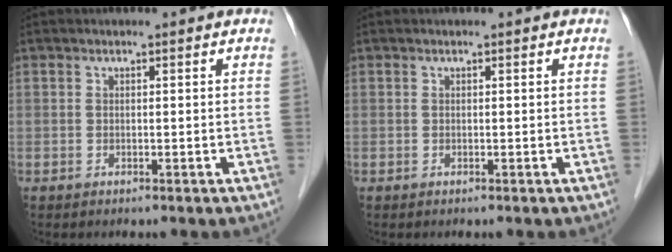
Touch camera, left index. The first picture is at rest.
{"total": 0.0}